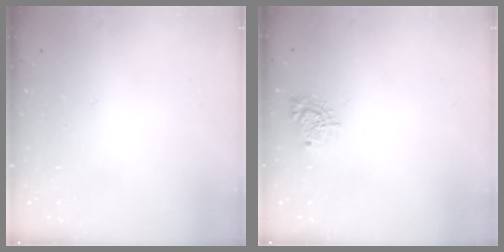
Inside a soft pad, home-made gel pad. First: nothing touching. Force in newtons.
{"total": 6.7, "press": 6.7, "slide": 0.1}